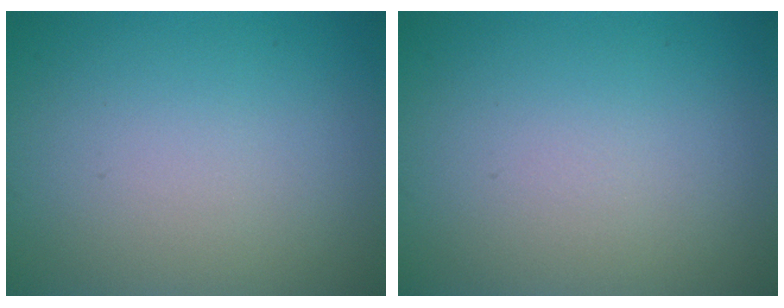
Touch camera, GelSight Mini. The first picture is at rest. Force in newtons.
{"total": 0.0}